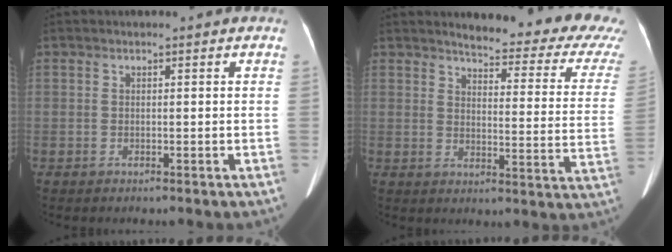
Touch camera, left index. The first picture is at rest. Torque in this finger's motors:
{"motor_torque": [0.90, -1.24, 0.10, 0.04]}